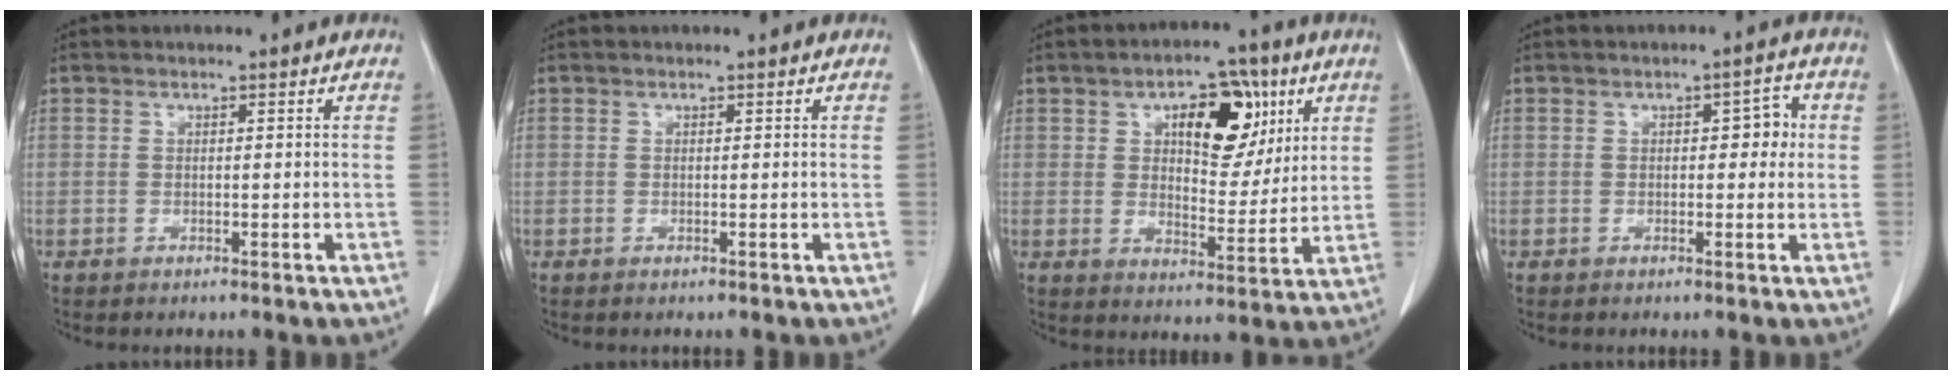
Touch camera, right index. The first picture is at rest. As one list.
[{"total": 0.0}, {"total": 11.6, "force": [4.9, 5.7, 8.9], "torque": [-0.126, 0.018, 0.079]}, {"total": 3.3, "force": [0.4, 1.7, 2.8], "torque": [-0.031, 0.017, 0.003]}]